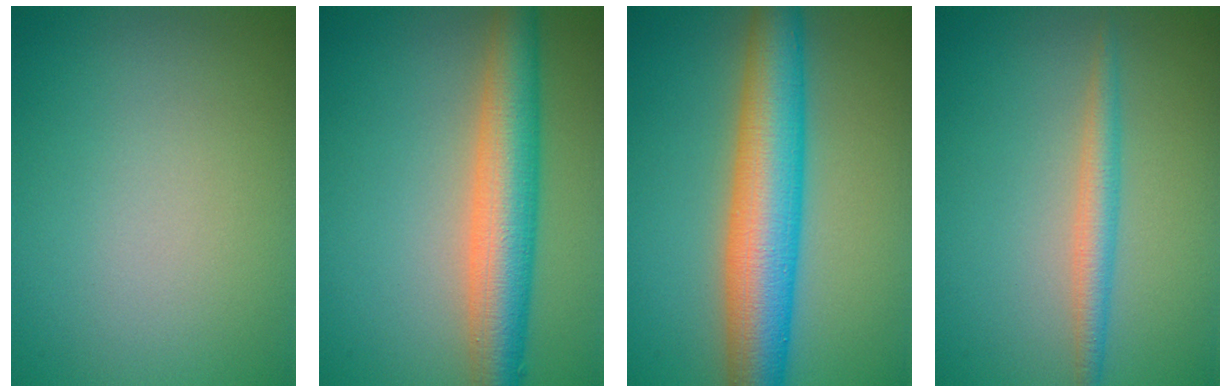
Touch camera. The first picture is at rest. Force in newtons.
{"total": 7.1, "press": 7.1, "slide": 0.2}
{"total": 8.9, "press": 8.9, "slide": 0.3}
{"total": 2.3, "press": 2.3, "slide": 0.1}